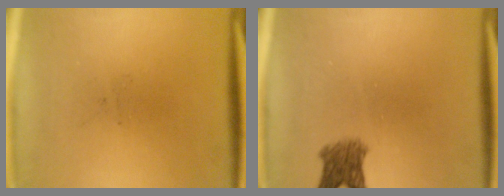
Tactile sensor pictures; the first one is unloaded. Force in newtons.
{"total": 3.6}